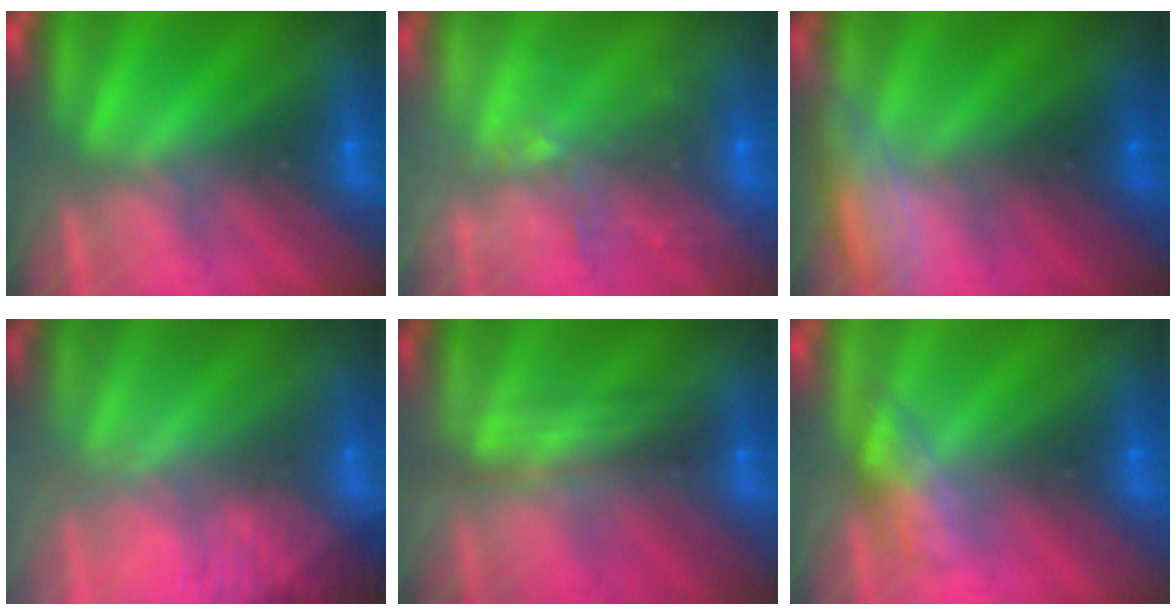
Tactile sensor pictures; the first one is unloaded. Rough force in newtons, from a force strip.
{"total": 9.1}
{"total": 2.9}
{"total": 3.3}
{"total": 2.4}
{"total": 2.7}